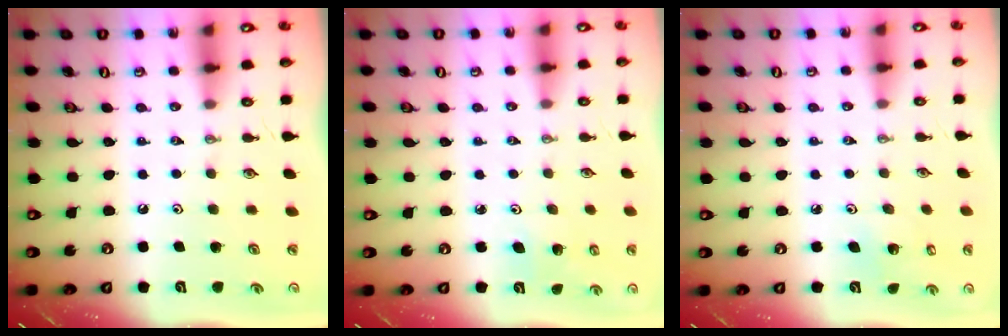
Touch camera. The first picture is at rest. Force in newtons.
{"total": 4.2, "press": 4.1, "slide": 0.8}
{"total": 4.1, "press": 4.1, "slide": 0.4}